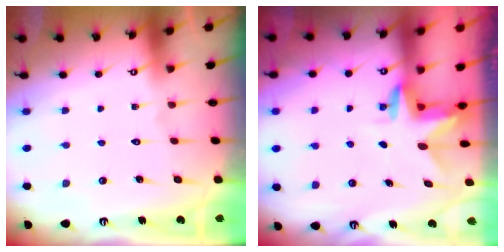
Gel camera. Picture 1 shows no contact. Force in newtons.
{"total": 3.0, "press": 3.0, "slide": 0.2}